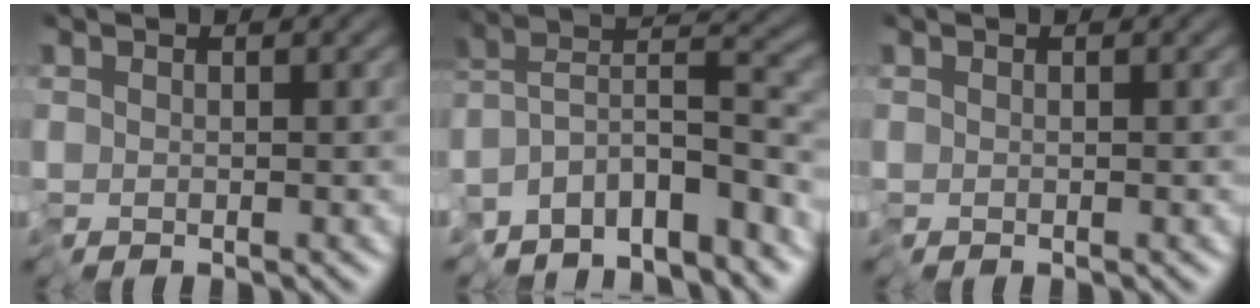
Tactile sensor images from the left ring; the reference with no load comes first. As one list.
[{"total": 8.4, "force": [-7.1, 2.2, 4.0], "torque": [-0.041, 0.014, -0.128]}, {"total": 0.0}]